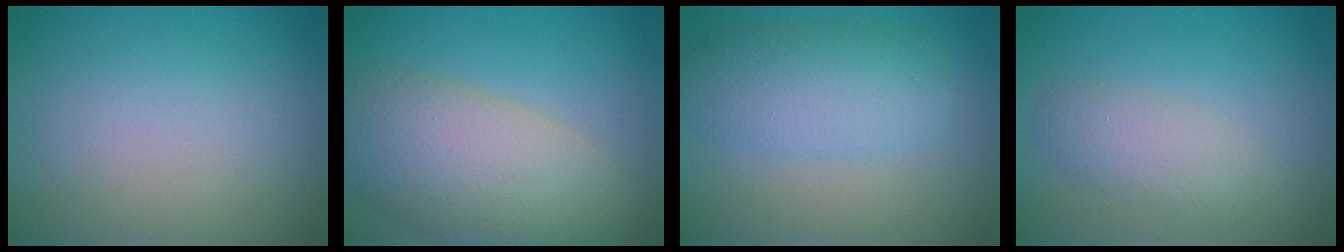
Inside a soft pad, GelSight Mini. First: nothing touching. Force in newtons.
{"total": 9.2, "press": 9.2, "slide": 0.6}
{"total": 5.5, "press": 5.5, "slide": 0.1}
{"total": 2.8, "press": 2.7, "slide": 0.3}